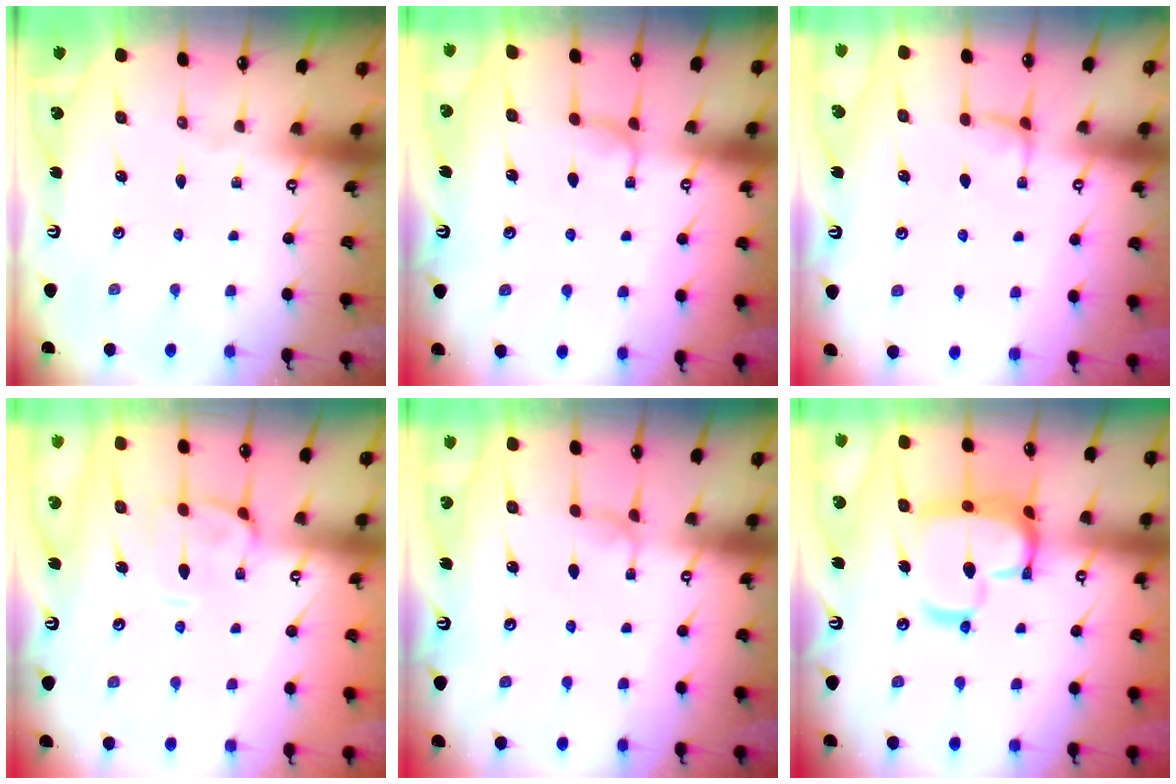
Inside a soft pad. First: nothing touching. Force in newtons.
{"total": 2.0, "press": 1.9, "slide": 0.5}
{"total": 1.2, "press": 0.9, "slide": 0.7}
{"total": 4.3, "press": 4.1, "slide": 1.3}
{"total": 2.3, "press": 2.2, "slide": 0.3}
{"total": 13.2, "press": 13.2, "slide": 1.2}